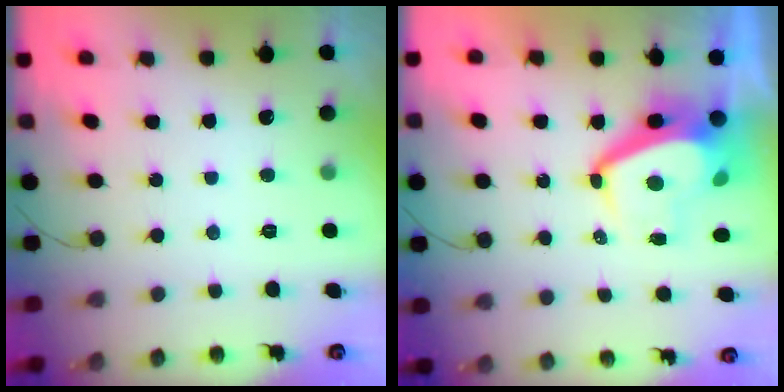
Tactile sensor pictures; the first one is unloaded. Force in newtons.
{"total": 6.6, "press": 6.6, "slide": 0.5}